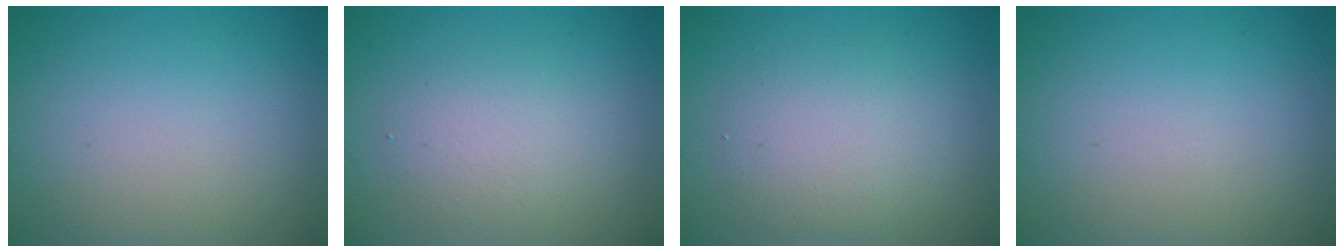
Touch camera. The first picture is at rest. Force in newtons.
{"total": 2.8, "press": 2.8, "slide": 0.3}
{"total": 3.5, "press": 3.5, "slide": 0.1}
{"total": 0.0}